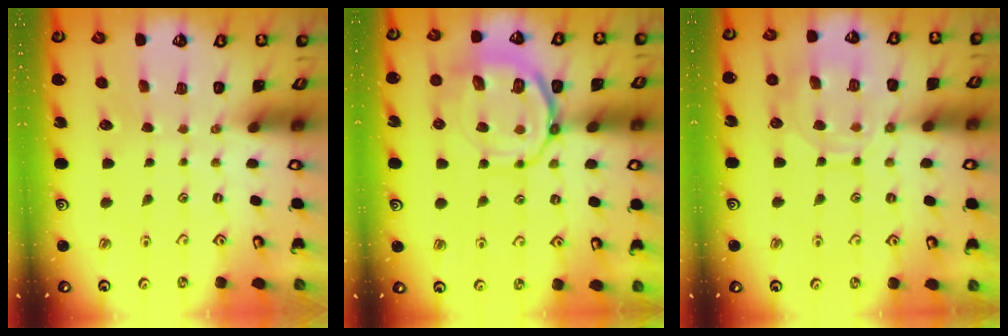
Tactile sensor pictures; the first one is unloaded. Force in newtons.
{"total": 13.7, "press": 13.5, "slide": 2.2}
{"total": 13.6, "press": 13.5, "slide": 1.2}